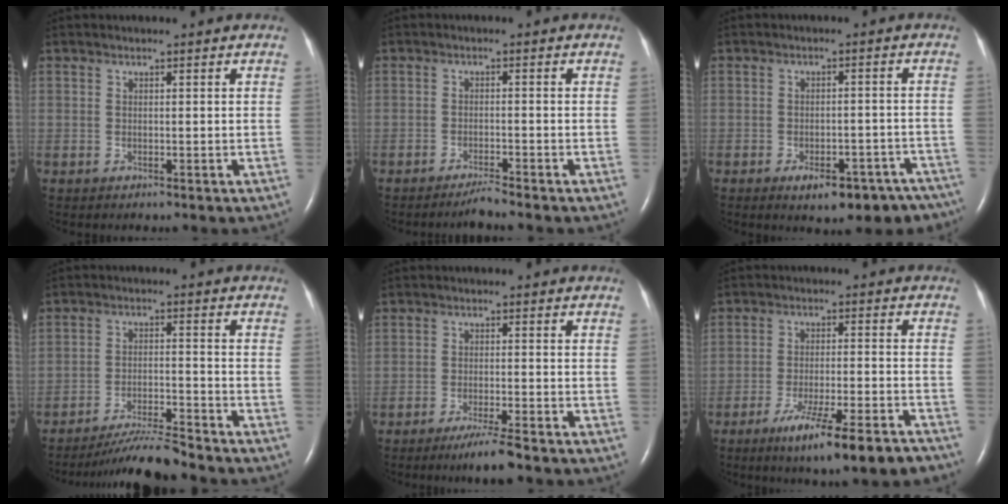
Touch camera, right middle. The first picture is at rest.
{"total": 2.3, "force": [-2.1, -0.6, 0.5], "torque": [-0.013, -0.009, -0.040]}
{"total": 12.1, "force": [-9.2, 5.2, 5.8], "torque": [-0.048, 0.018, -0.111]}
{"total": 7.5, "force": [-7.1, -1.2, 2.2], "torque": [-0.036, -0.018, -0.127]}
{"total": 4.5, "force": [-3.4, -0.4, 2.9], "torque": [-0.056, -0.012, -0.063]}
{"total": 13.5, "force": [-9.8, 0.9, 9.3], "torque": [-0.123, -0.022, -0.147]}